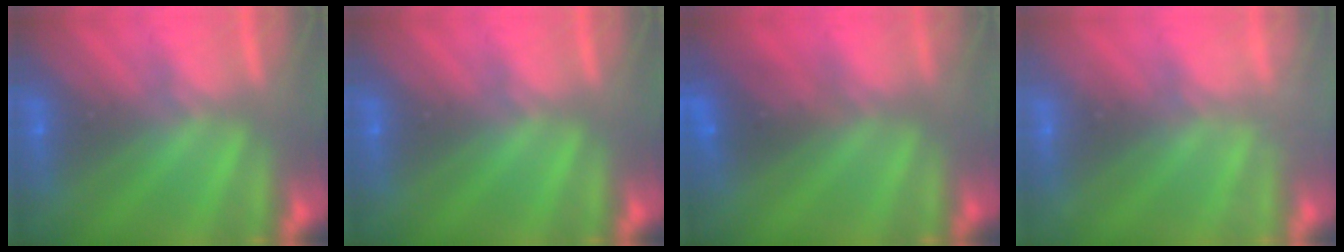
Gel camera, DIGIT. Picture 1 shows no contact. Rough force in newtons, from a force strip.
{"total": 0.0}
{"total": 9.4}
{"total": 2.1}